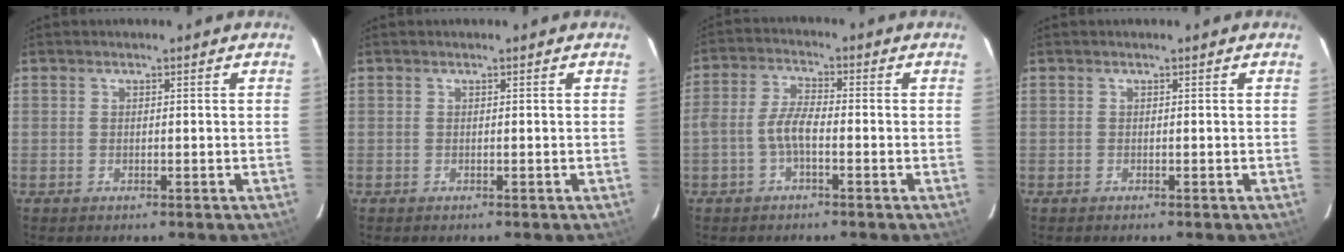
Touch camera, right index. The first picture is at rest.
{"total": 0.0}
{"total": 4.7, "force": [-1.8, 1.8, 4.0], "torque": [-0.089, 0.014, -0.037]}
{"total": 0.0}